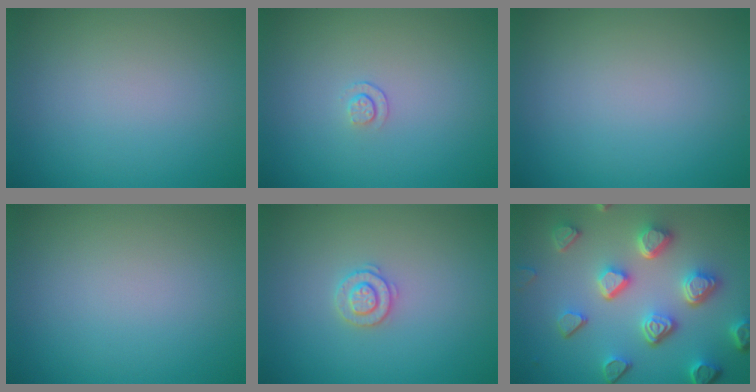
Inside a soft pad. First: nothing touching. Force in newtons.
{"total": 0.8, "press": 0.5, "slide": 0.7}
{"total": 0.0}
{"total": 0.0}
{"total": 2.0, "press": 1.9, "slide": 0.4}
{"total": 6.7, "press": 5.3, "slide": 4.2}